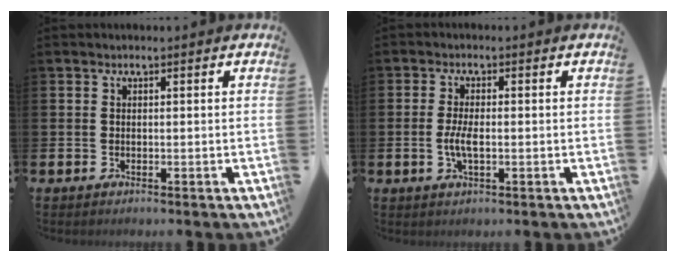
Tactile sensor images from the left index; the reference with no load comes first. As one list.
[{"total": 3.1, "force": [-0.5, 1.1, 2.9], "torque": [-0.057, -0.004, -0.012]}]